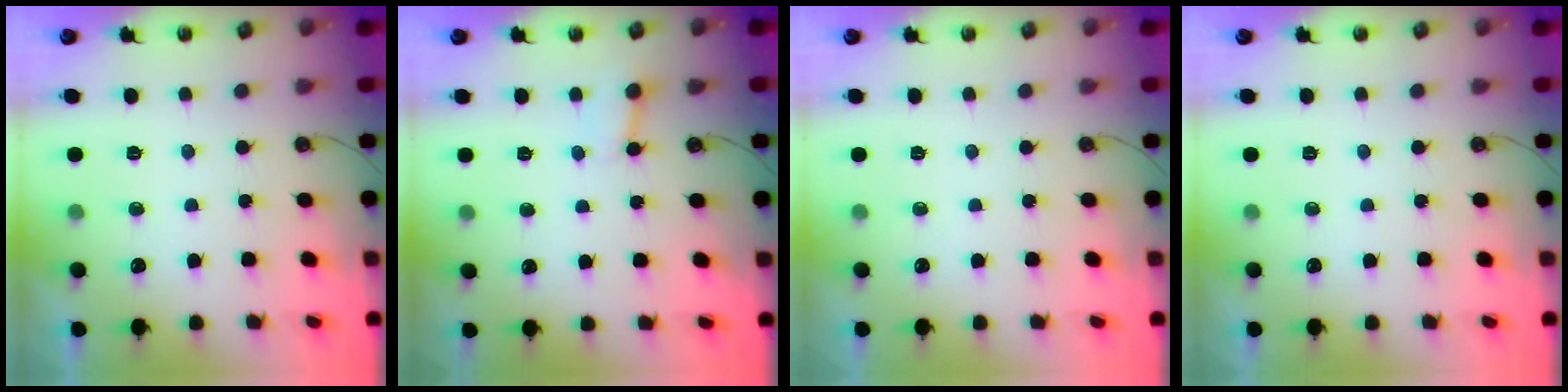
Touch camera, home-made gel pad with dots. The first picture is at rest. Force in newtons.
{"total": 2.5, "press": 2.5, "slide": 0.2}
{"total": 0.0}
{"total": 0.0}